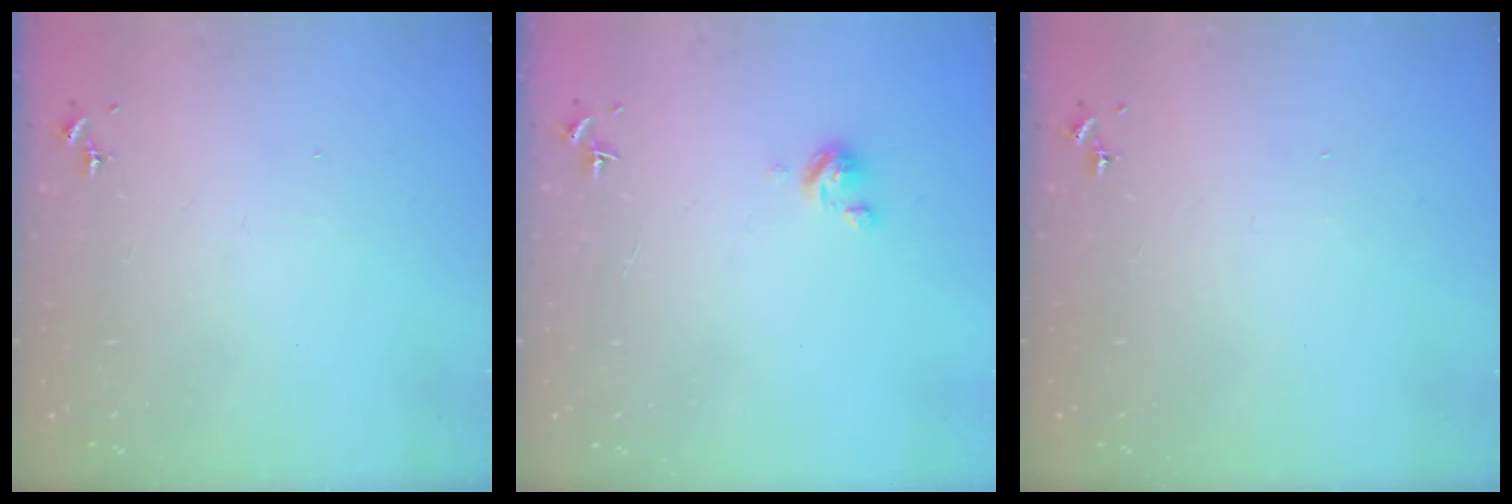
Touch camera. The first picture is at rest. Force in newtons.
{"total": 3.1, "press": 3.1, "slide": 0.3}
{"total": 0.0}